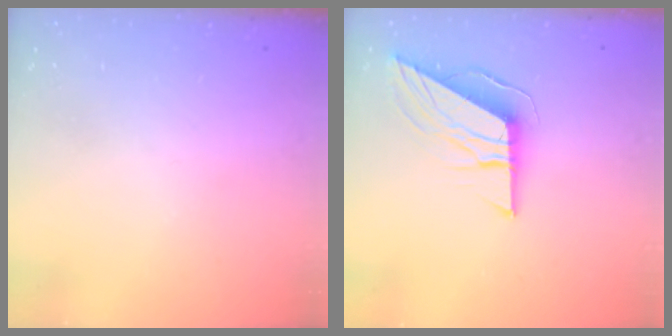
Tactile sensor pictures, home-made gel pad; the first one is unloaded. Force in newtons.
{"total": 9.4, "press": 9.4, "slide": 0.6}